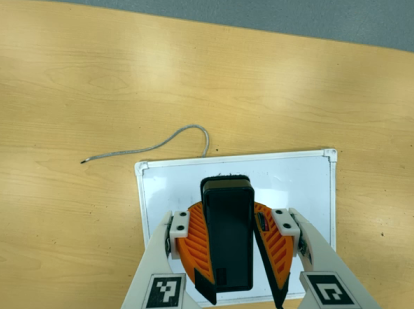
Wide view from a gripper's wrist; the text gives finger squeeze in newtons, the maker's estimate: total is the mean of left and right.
{"total": 10.2, "left": 10.4, "right": 9.9}